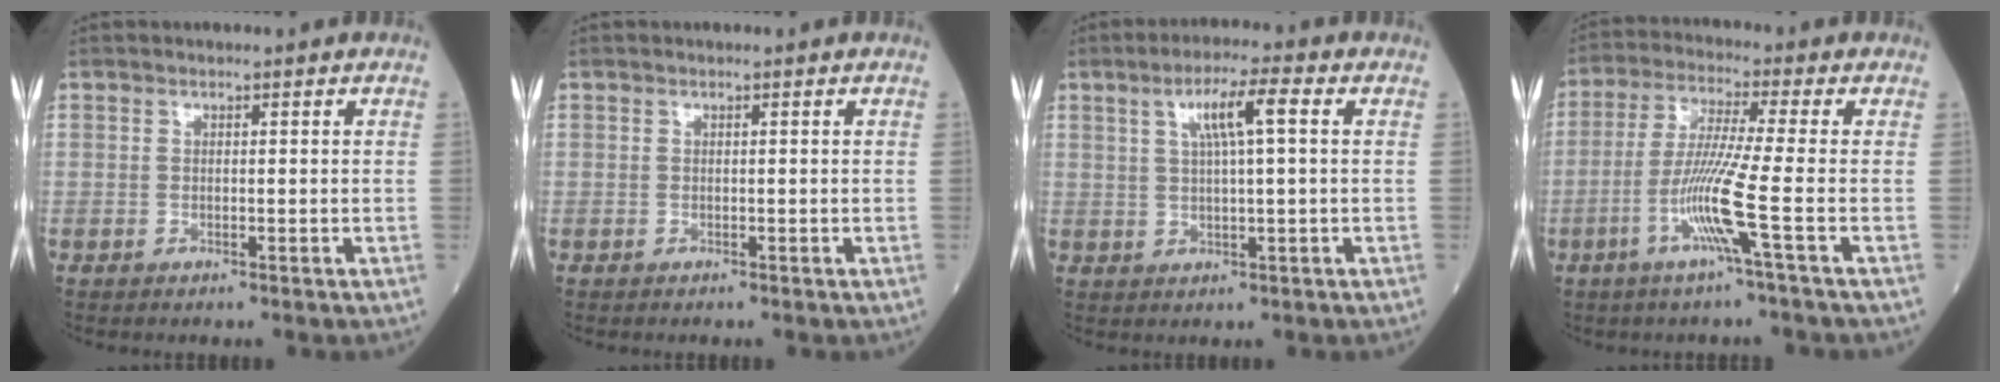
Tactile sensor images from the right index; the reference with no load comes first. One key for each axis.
{"total": 0.0}
{"total": 6.4, "fx": 2.0, "fy": 0.4, "fz": 6.0, "tx": -0.110, "ty": 0.011, "tz": 0.034}
{"total": 8.7, "fx": -3.1, "fy": -1.7, "fz": 8.0, "tx": -0.162, "ty": -0.011, "tz": -0.067}